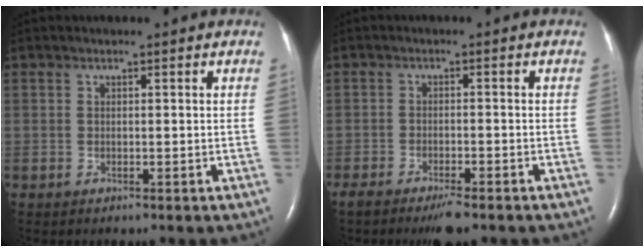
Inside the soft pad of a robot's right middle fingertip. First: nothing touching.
{"total": 5.5, "force": [-4.3, 1.0, 3.3], "torque": [-0.052, -0.011, -0.064]}